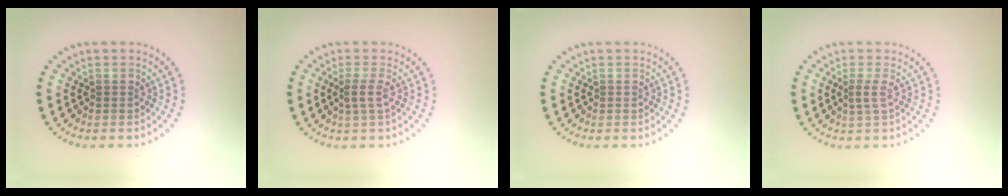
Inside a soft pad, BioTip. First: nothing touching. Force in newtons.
{"total": 1.4, "press": 1.0, "slide": 1.0}
{"total": 0.0}
{"total": 1.0, "press": 0.8, "slide": 0.6}